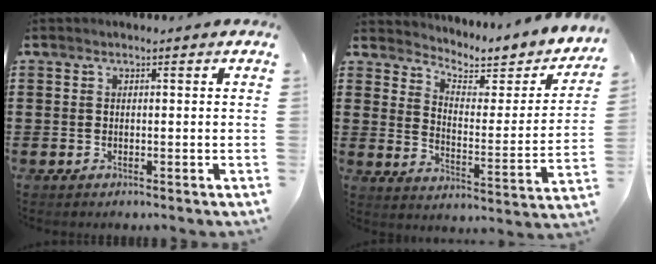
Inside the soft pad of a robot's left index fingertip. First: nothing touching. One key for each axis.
{"total": 3.5, "fx": 3.2, "fy": 1.0, "fz": 1.0, "tx": -0.043, "ty": -0.030, "tz": 0.048}